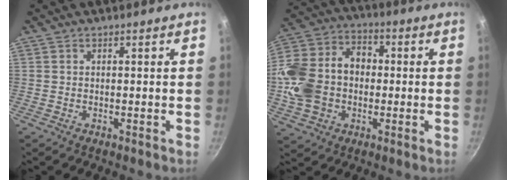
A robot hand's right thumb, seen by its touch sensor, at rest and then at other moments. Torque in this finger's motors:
{"motor_torque": [1.66, 1.86, 1.29, -0.53, 0.24]}